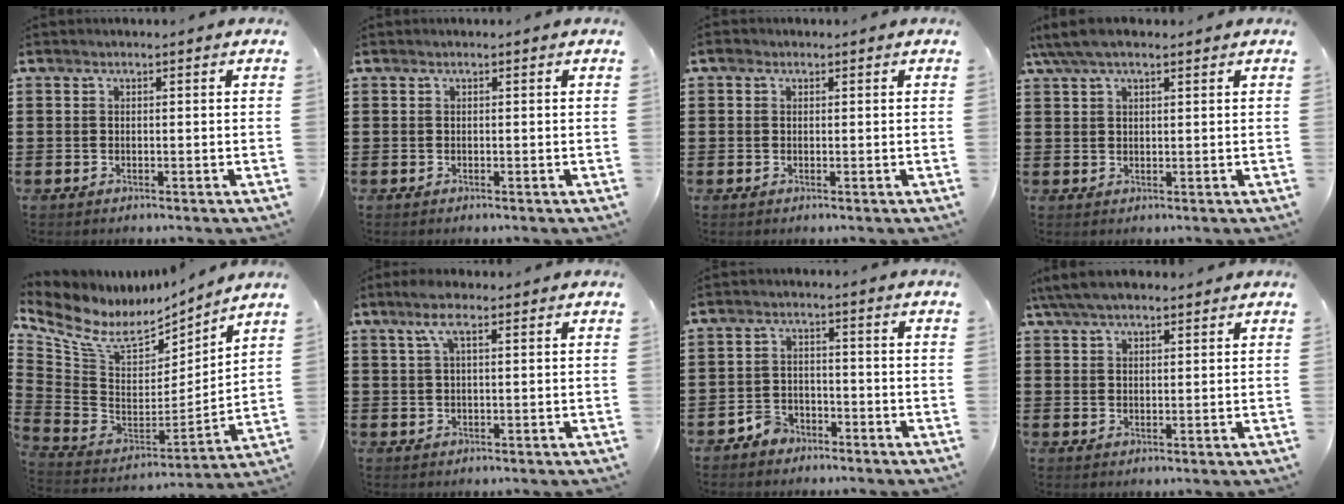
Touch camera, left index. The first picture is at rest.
{"total": 0.0}
{"total": 0.9, "force": [0.1, 0.8, 0.4], "torque": [-0.009, 0.008, 0.001]}
{"total": 4.3, "force": [2.8, 1.5, 2.8], "torque": [-0.062, 0.007, 0.053]}
{"total": 9.3, "force": [6.9, 4.3, 4.5], "torque": [-0.125, -0.053, 0.124]}
{"total": 4.8, "force": [2.4, 1.4, 3.9], "torque": [-0.083, 0.006, 0.042]}
{"total": 3.6, "force": [-3.1, 1.7, 0.5], "torque": [-0.014, 0.009, -0.062]}
{"total": 4.6, "force": [3.8, 1.3, 2.4], "torque": [-0.056, 0.000, 0.071]}